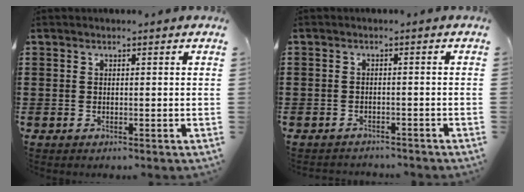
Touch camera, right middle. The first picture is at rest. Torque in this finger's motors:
{"motor_torque": [-0.30, 0.06, -0.69, -0.13]}